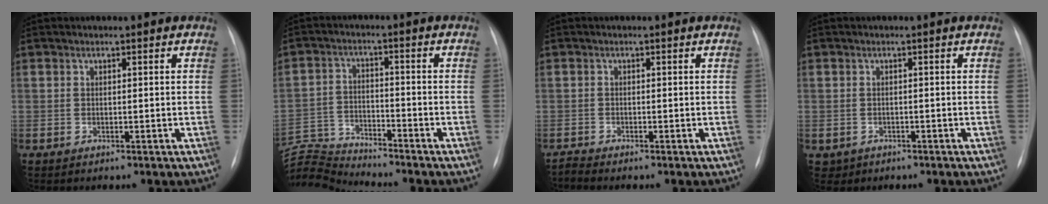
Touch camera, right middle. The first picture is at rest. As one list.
[{"total": 7.7, "force": [-7.4, -1.6, -1.1], "torque": [0.010, 0.001, -0.141]}, {"total": 0.9, "force": [-0.8, -0.4, -0.1], "torque": [0.001, -0.009, -0.015]}, {"total": 1.4, "force": [-0.7, 1.2, 0.1], "torque": [-0.006, 0.004, -0.006]}]